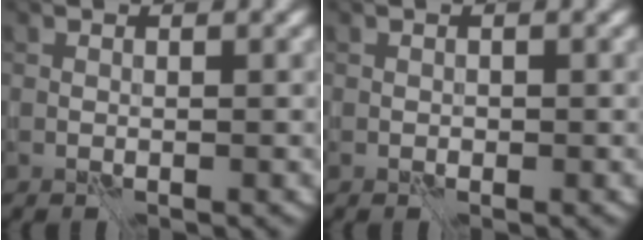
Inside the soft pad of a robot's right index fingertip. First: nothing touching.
{"total": 0.6, "force": [-0.2, 0.5, 0.1], "torque": [0.000, -0.002, -0.003]}